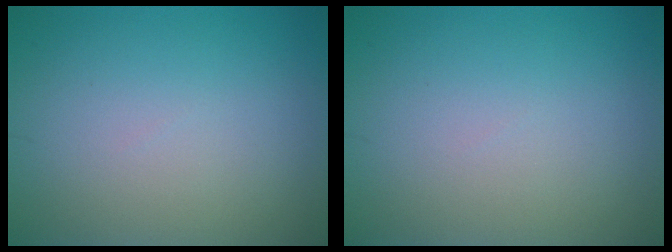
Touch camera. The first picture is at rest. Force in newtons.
{"total": 0.0}